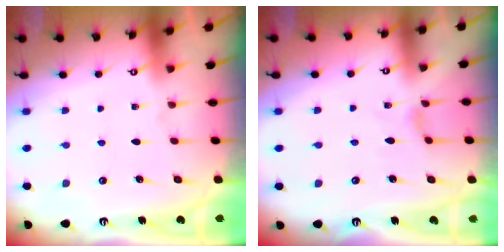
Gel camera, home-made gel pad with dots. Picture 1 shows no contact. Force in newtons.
{"total": 1.9, "press": 1.9, "slide": 0.4}